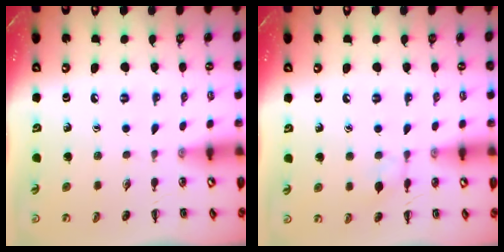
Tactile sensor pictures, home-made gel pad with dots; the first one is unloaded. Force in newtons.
{"total": 4.6, "press": 4.6, "slide": 0.5}